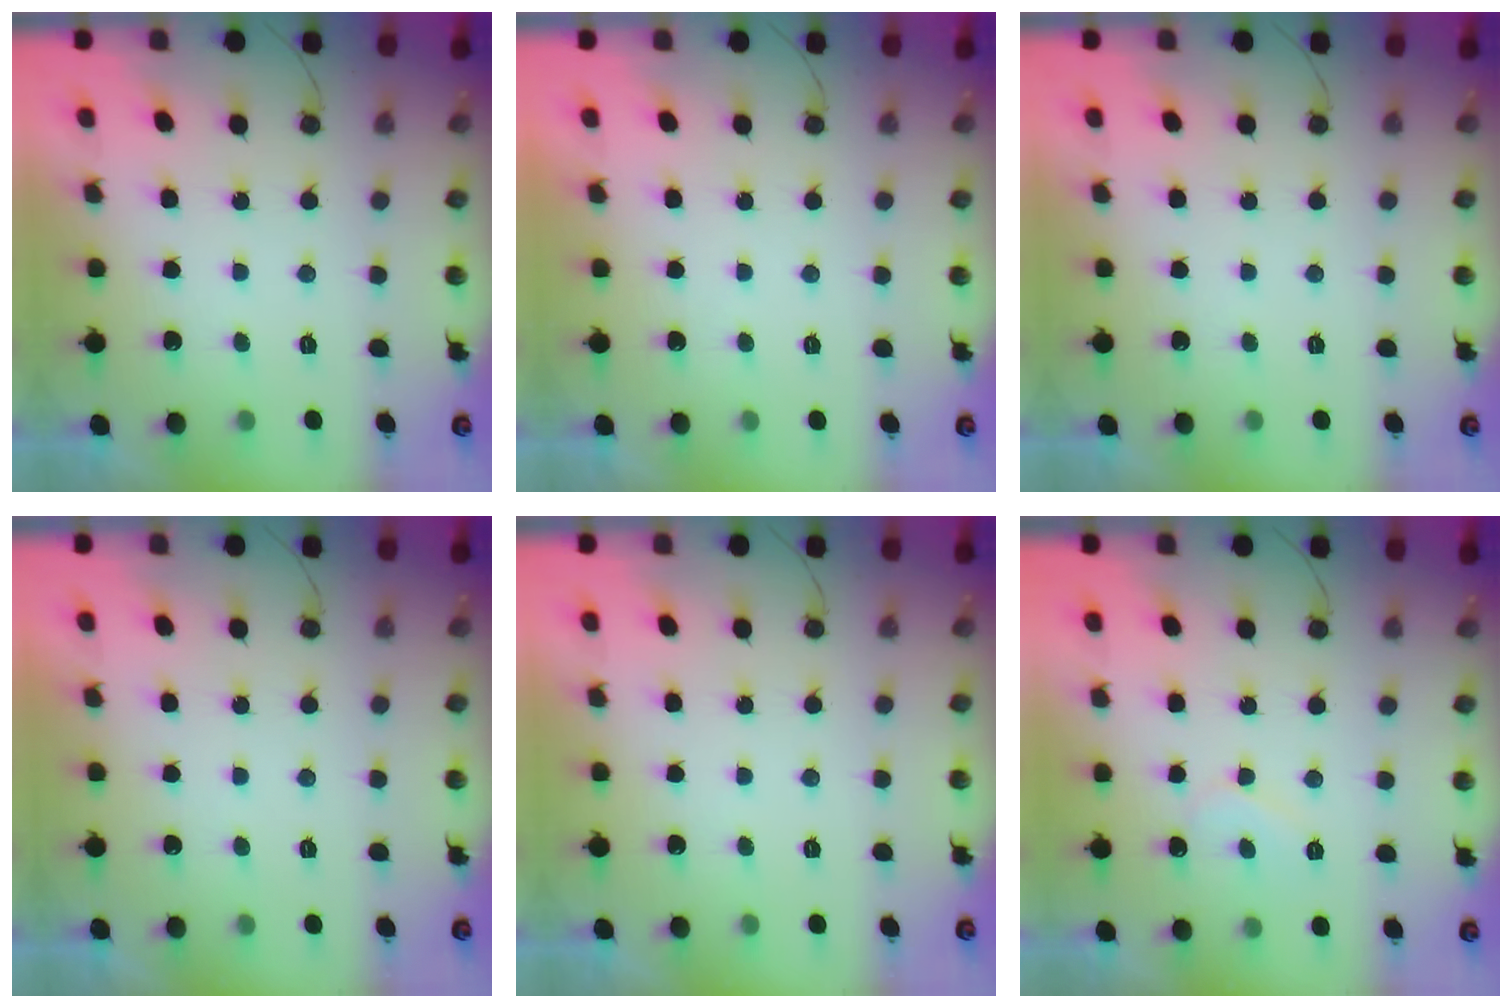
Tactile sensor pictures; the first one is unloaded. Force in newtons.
{"total": 1.7, "press": 1.7, "slide": 0.1}
{"total": 0.0}
{"total": 1.7, "press": 1.7, "slide": 0.1}
{"total": 0.0}
{"total": 6.4, "press": 6.4, "slide": 0.5}